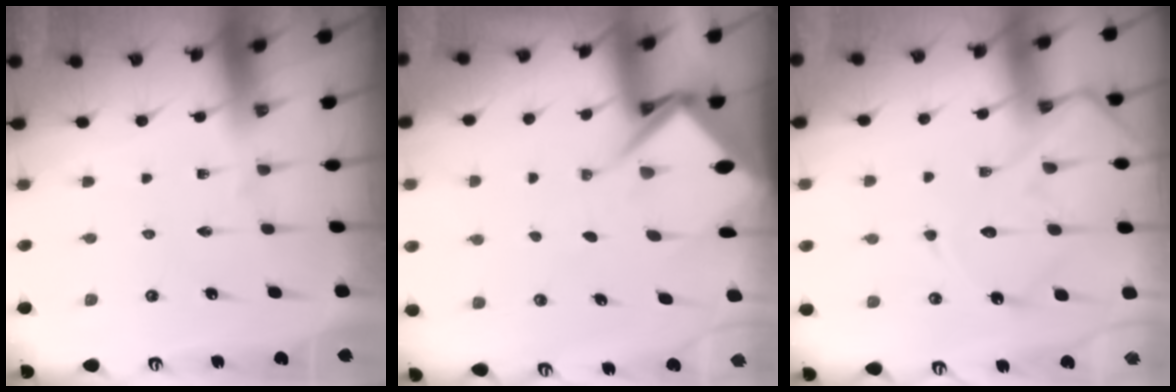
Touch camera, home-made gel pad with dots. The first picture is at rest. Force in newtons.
{"total": 8.0, "press": 7.9, "slide": 0.9}
{"total": 13.8, "press": 13.7, "slide": 1.3}